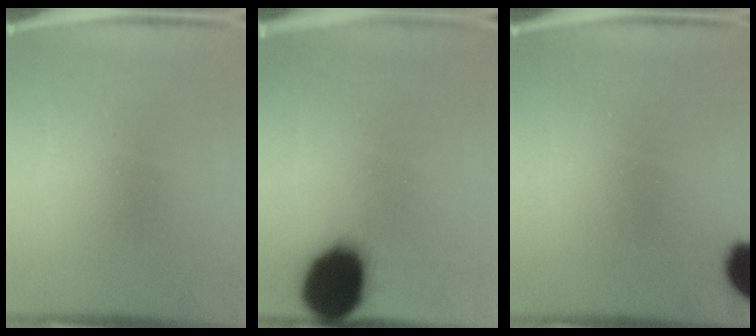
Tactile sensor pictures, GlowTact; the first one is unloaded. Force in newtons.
{"total": 17.2}
{"total": 10.0}